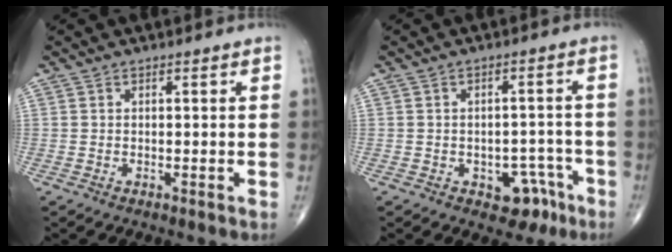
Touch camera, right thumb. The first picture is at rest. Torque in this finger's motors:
{"motor_torque": [1.78, 1.78, 0.16, -0.36, 0.07]}